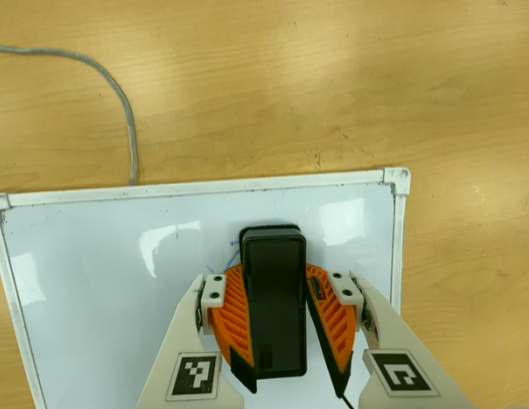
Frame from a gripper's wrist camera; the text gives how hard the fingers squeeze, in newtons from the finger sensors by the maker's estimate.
{"total": 16.9, "left": 19.3, "right": 14.6}